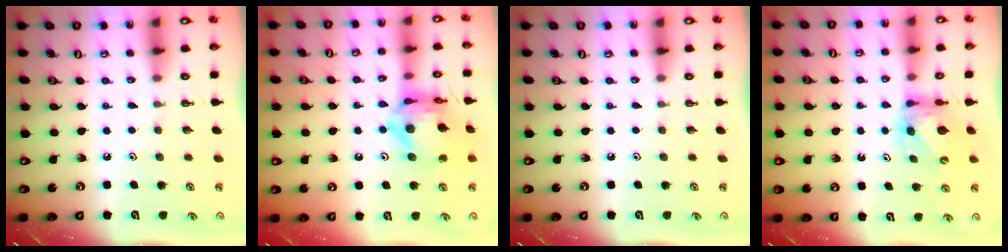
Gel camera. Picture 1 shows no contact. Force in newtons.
{"total": 14.0, "press": 13.9, "slide": 1.6}
{"total": 0.0}
{"total": 6.3, "press": 6.3, "slide": 0.4}